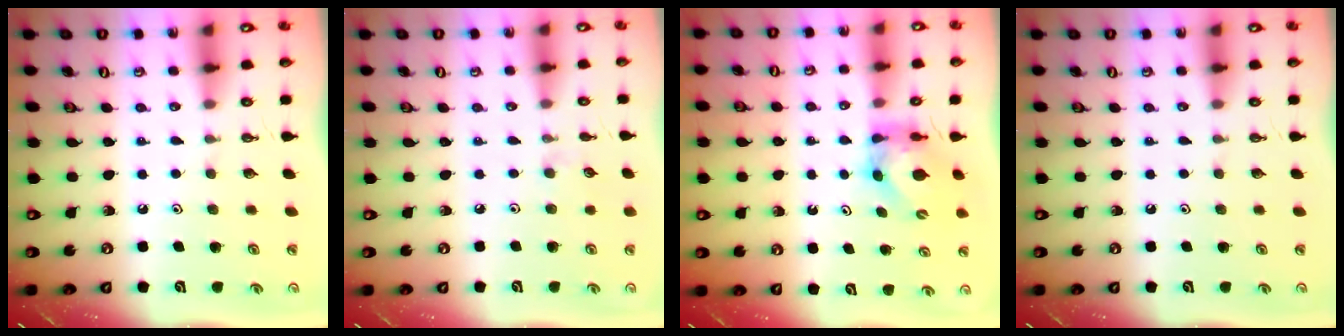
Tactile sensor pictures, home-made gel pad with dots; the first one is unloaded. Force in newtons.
{"total": 1.9, "press": 1.8, "slide": 0.3}
{"total": 5.6, "press": 5.6, "slide": 0.4}
{"total": 0.0}